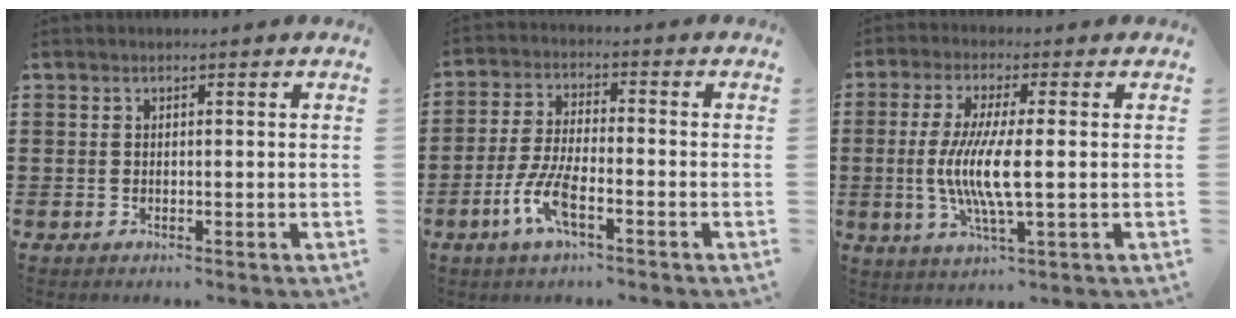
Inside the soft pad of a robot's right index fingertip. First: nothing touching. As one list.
[{"total": 7.0, "force": [-3.4, 1.8, 5.8], "torque": [-0.144, -0.019, -0.068]}, {"total": 7.9, "force": [-0.6, 1.1, 7.8], "torque": [-0.167, -0.014, -0.020]}]